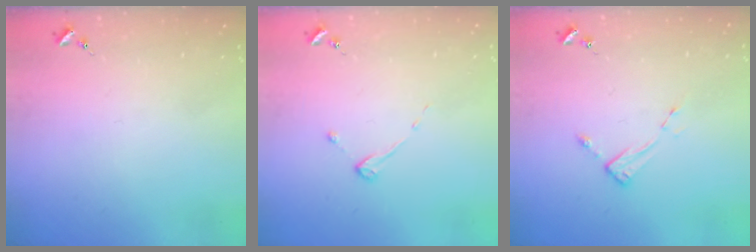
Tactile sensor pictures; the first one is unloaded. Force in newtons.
{"total": 2.7, "press": 2.7, "slide": 0.3}
{"total": 3.8, "press": 3.8, "slide": 0.3}